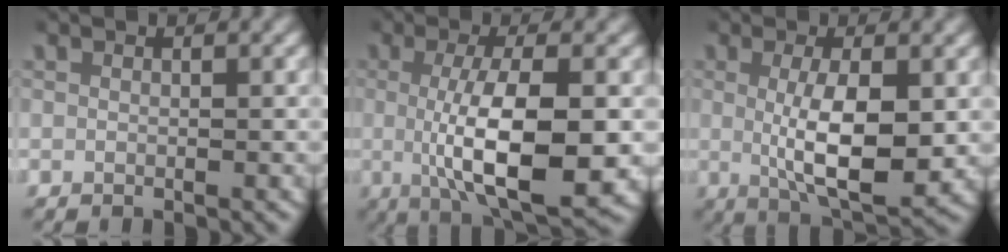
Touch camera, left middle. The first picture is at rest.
{"total": 9.2, "force": [-1.2, 3.0, 8.6], "torque": [-0.141, -0.017, -0.009]}
{"total": 7.2, "force": [-0.1, 2.6, 6.7], "torque": [-0.108, -0.016, 0.006]}